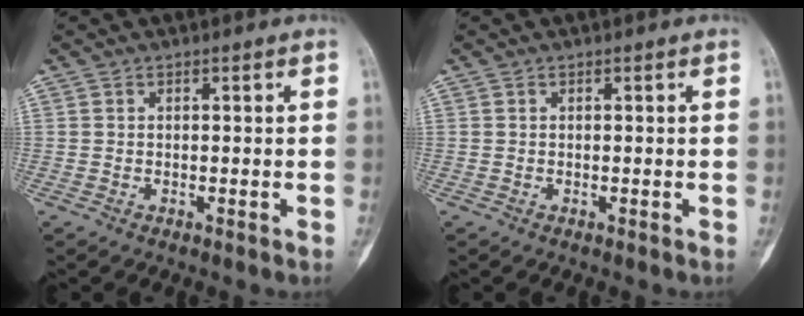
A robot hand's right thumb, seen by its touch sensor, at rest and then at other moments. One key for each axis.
{"total": 0.0}